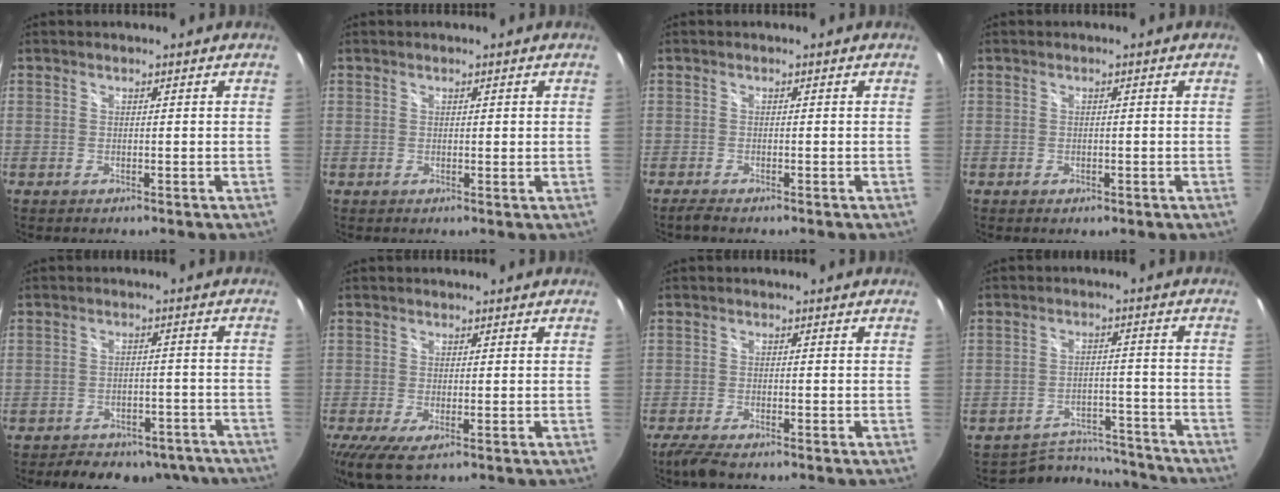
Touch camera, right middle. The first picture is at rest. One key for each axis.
{"total": 1.1, "fx": 1.1, "fy": 0.0, "fz": 0.3, "tx": -0.001, "ty": 0.005, "tz": 0.015}
{"total": 1.5, "fx": -1.2, "fy": -0.1, "fz": 0.8, "tx": -0.017, "ty": -0.003, "tz": -0.023}
{"total": 0.5, "fx": 0.1, "fy": 0.4, "fz": 0.3, "tx": -0.002, "ty": -0.002, "tz": 0.000}
{"total": 14.0, "fx": -11.2, "fy": 6.8, "fz": 4.9, "tx": -0.104, "ty": 0.018, "tz": -0.122}
{"total": 4.5, "fx": -1.9, "fy": 1.2, "fz": 3.9, "tx": -0.081, "ty": -0.019, "tz": -0.033}
{"total": 4.2, "fx": -3.4, "fy": 0.5, "fz": 2.4, "tx": -0.062, "ty": -0.013, "tz": -0.063}
{"total": 10.6, "fx": -10.2, "fy": 2.7, "fz": 1.0, "tx": -0.028, "ty": 0.021, "tz": -0.142}